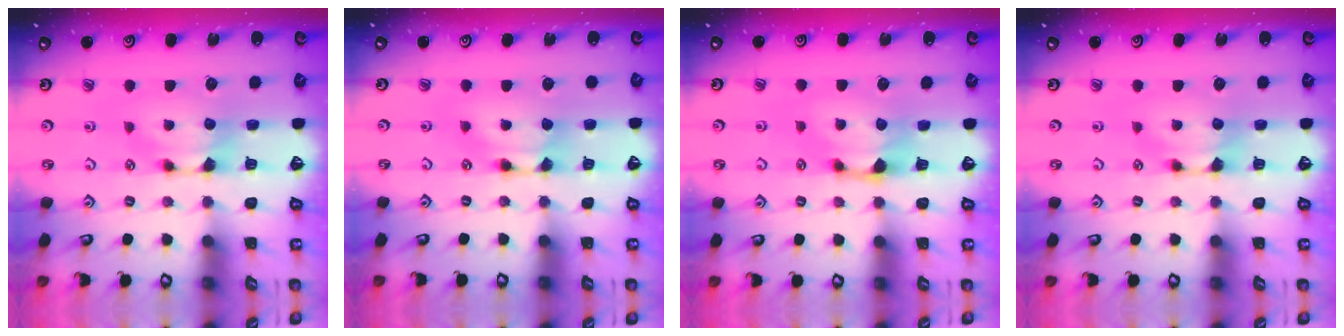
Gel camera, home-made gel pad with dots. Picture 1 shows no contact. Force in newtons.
{"total": 1.5, "press": 1.5, "slide": 0.1}
{"total": 1.1, "press": 0.4, "slide": 1.0}
{"total": 0.0}